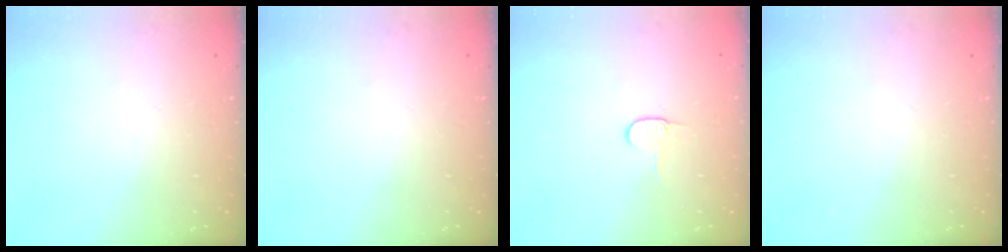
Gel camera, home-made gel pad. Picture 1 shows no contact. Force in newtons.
{"total": 0.0}
{"total": 3.2, "press": 3.2, "slide": 0.3}
{"total": 0.0}